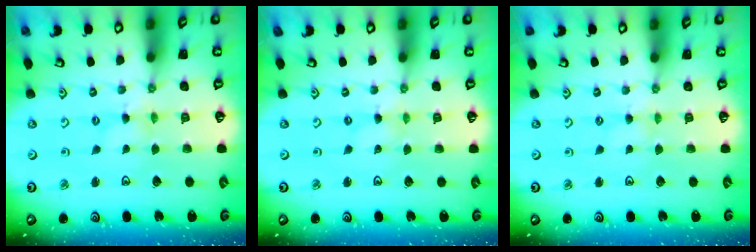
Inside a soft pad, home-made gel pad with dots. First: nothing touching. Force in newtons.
{"total": 0.0}
{"total": 1.6, "press": 1.5, "slide": 0.4}